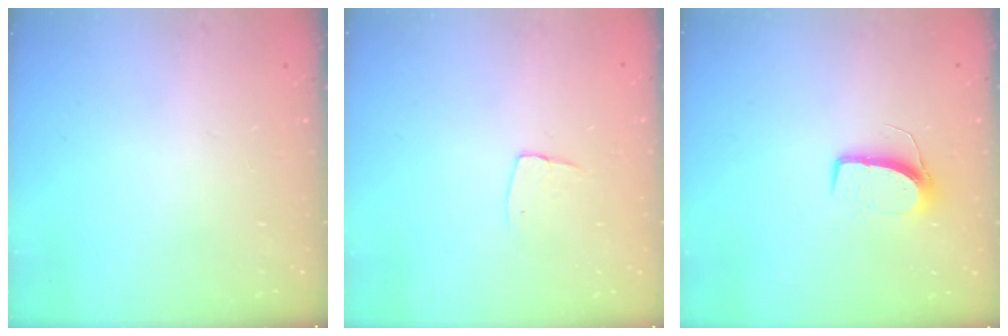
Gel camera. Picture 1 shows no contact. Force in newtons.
{"total": 4.8, "press": 4.8, "slide": 0.3}
{"total": 7.8, "press": 7.8, "slide": 0.5}